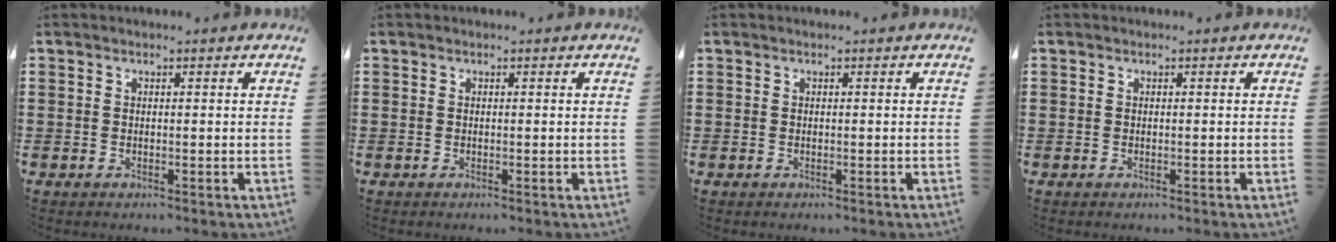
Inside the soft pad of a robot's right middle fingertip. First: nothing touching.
{"total": 0.0}
{"total": 0.0}
{"total": 0.0}